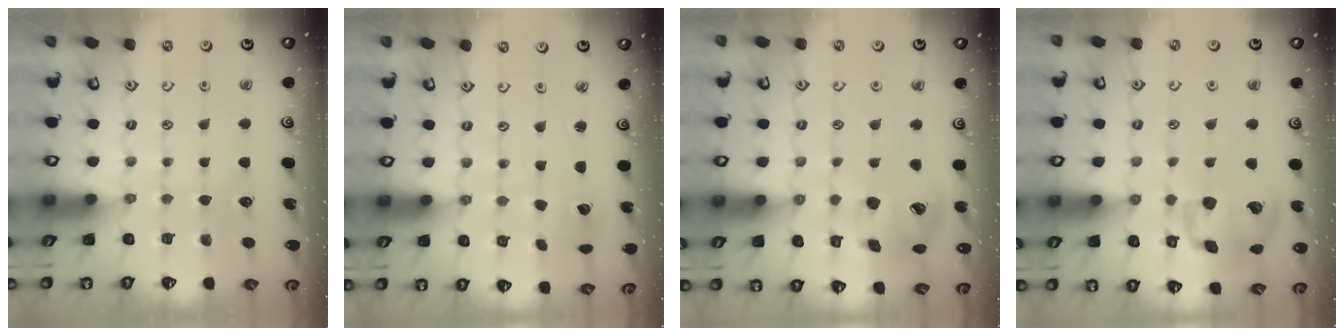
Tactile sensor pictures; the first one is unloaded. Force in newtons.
{"total": 2.3, "press": 2.3, "slide": 0.2}
{"total": 14.2, "press": 14.1, "slide": 2.0}
{"total": 14.6, "press": 14.4, "slide": 2.4}